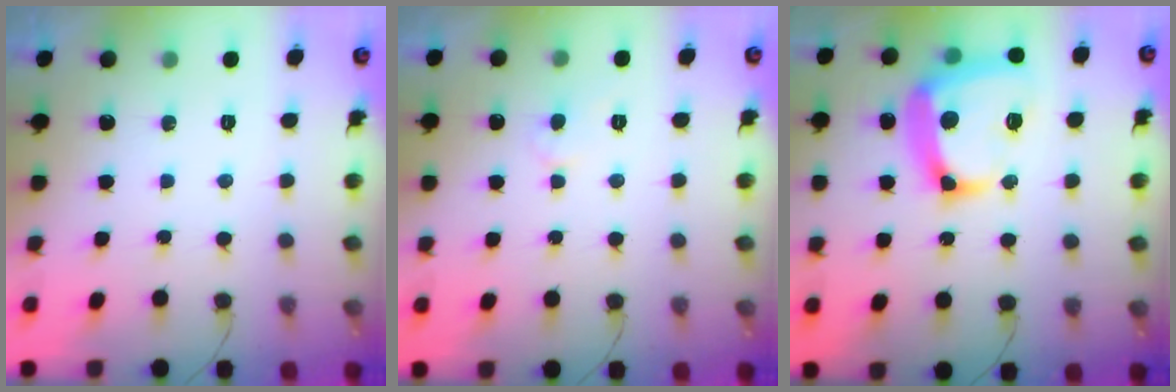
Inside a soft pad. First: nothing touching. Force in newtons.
{"total": 3.9, "press": 3.9, "slide": 0.4}
{"total": 17.0, "press": 16.9, "slide": 2.1}